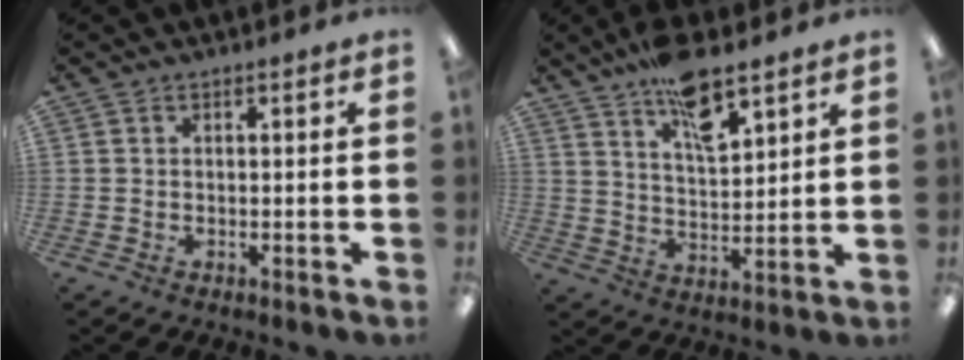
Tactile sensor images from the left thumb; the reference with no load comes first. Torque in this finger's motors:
{"motor_torque": [1.23, 0.57, 1.19, -1.25, 0.35]}